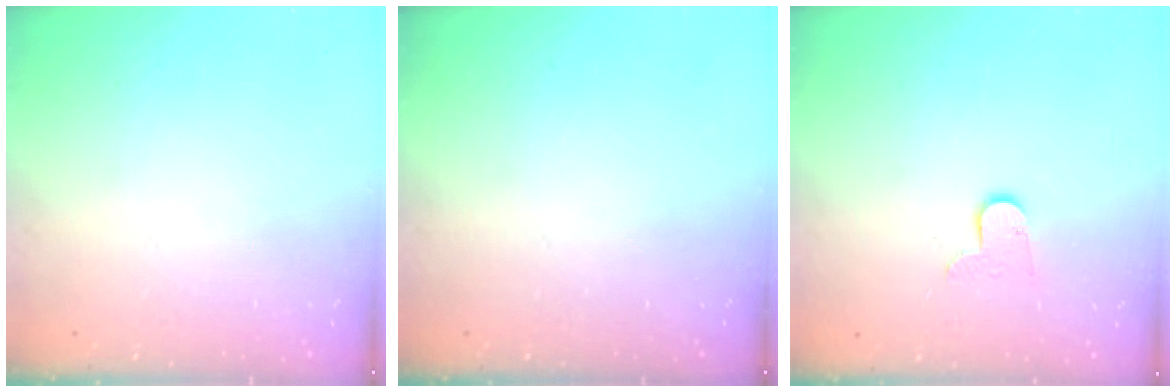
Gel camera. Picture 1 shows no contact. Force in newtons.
{"total": 0.0}
{"total": 7.2, "press": 7.2, "slide": 0.5}